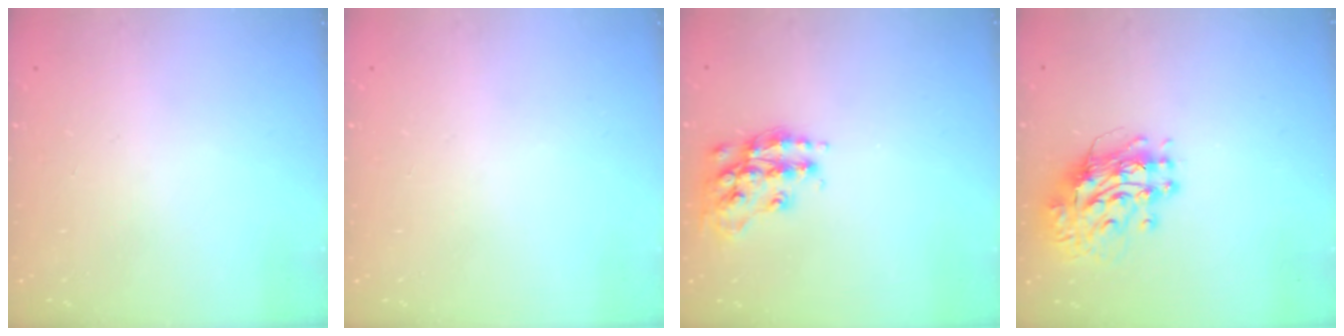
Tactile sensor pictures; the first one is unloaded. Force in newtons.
{"total": 0.0}
{"total": 15.1, "press": 15.0, "slide": 1.0}
{"total": 12.0, "press": 11.9, "slide": 1.7}